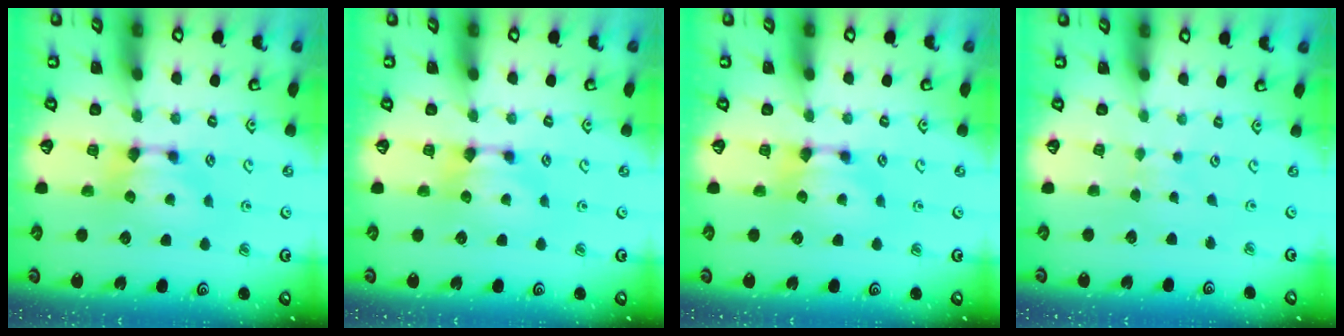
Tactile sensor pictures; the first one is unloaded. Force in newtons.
{"total": 0.0}
{"total": 0.0}
{"total": 3.8, "press": 3.8, "slide": 0.5}